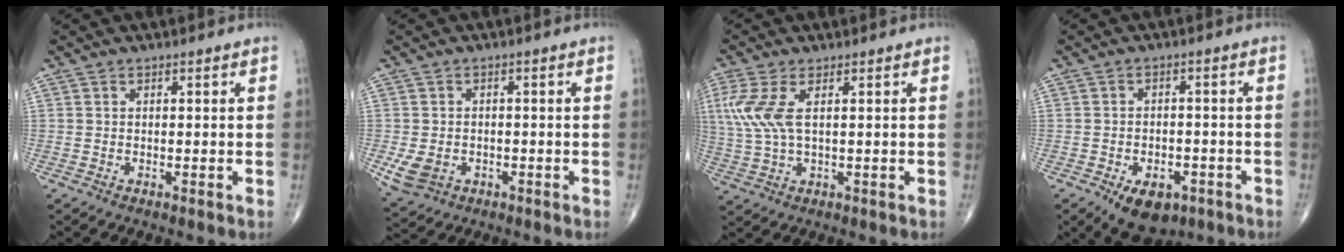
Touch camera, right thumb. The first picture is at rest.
{"total": 5.5, "force": [-1.6, 4.2, 3.1], "torque": [-0.060, 0.002, -0.017]}
{"total": 7.8, "force": [2.1, 3.2, 6.8], "torque": [-0.182, 0.001, 0.047]}
{"total": 8.8, "force": [-4.7, 5.3, 5.2], "torque": [-0.059, 0.015, -0.061]}